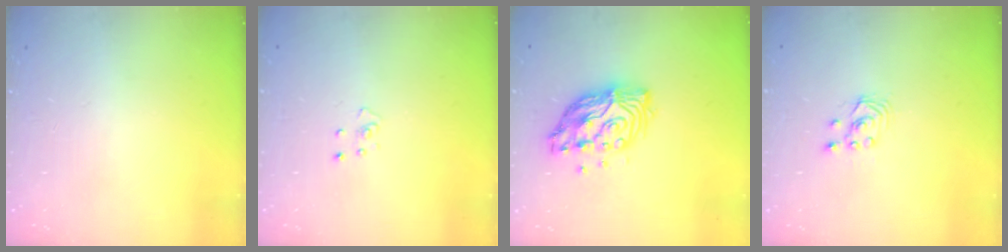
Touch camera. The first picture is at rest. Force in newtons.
{"total": 2.8, "press": 2.7, "slide": 0.3}
{"total": 12.2, "press": 12.2, "slide": 1.0}
{"total": 2.6, "press": 2.6, "slide": 0.3}